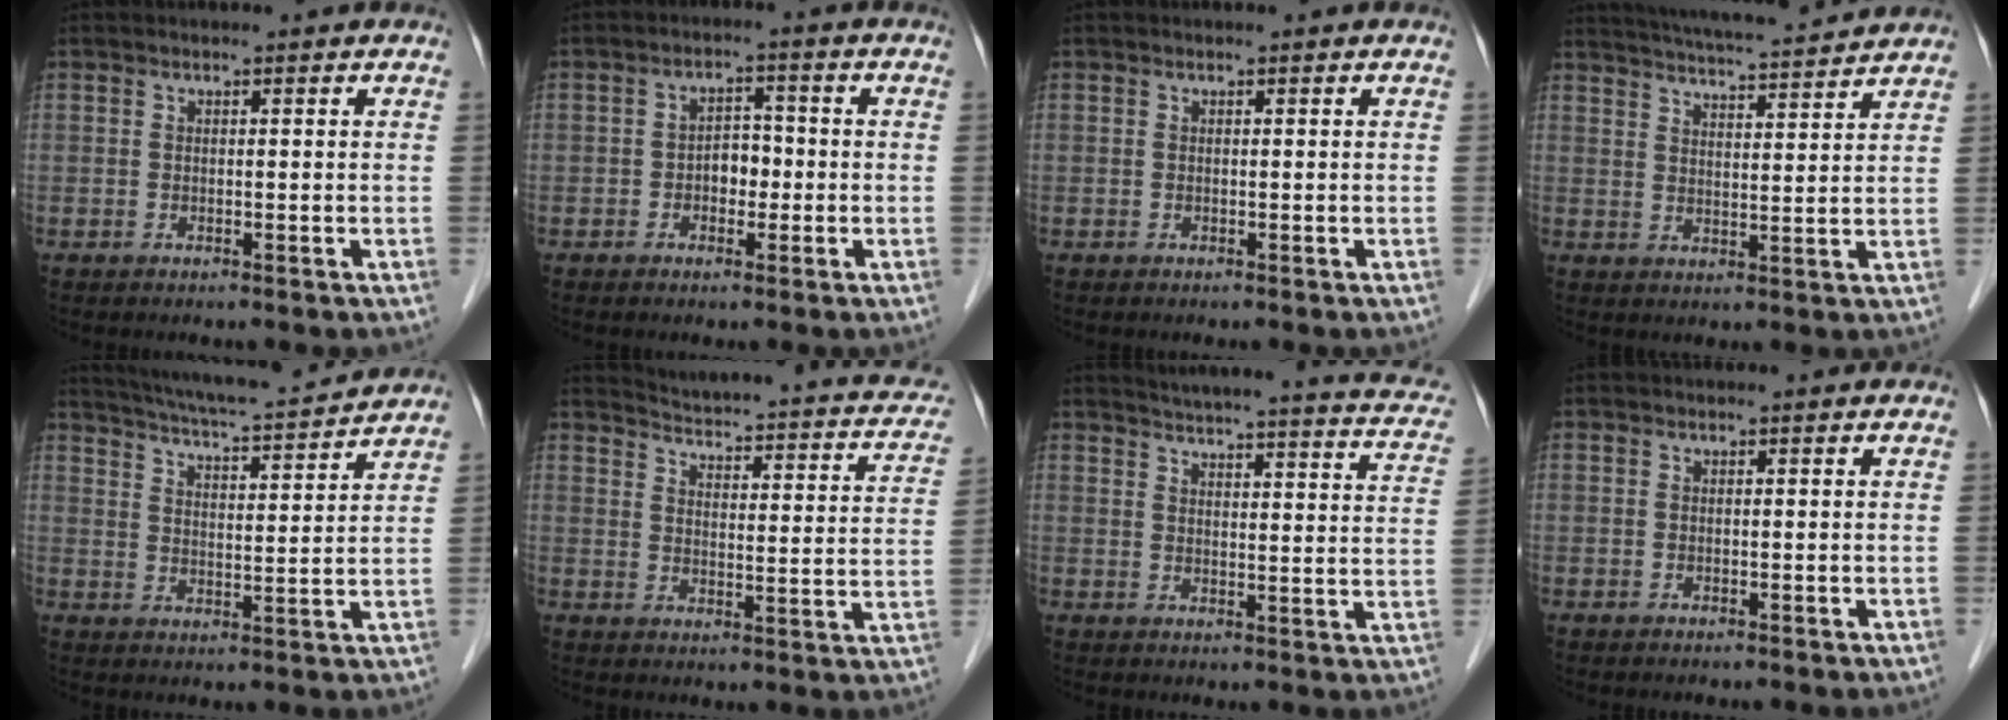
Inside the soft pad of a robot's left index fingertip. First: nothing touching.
{"total": 3.4, "force": [-0.9, 2.2, 2.5], "torque": [-0.037, 0.012, -0.017]}
{"total": 0.0}
{"total": 13.4, "force": [12.4, 0.6, 5.0], "torque": [-0.090, 0.018, 0.178]}
{"total": 13.9, "force": [13.0, 0.4, 5.0], "torque": [-0.093, 0.011, 0.193]}
{"total": 18.5, "force": [15.6, 4.4, 9.0], "torque": [-0.112, -0.010, 0.175]}
{"total": 21.5, "force": [19.0, 3.0, 9.6], "torque": [-0.124, -0.023, 0.212]}
{"total": 0.0}